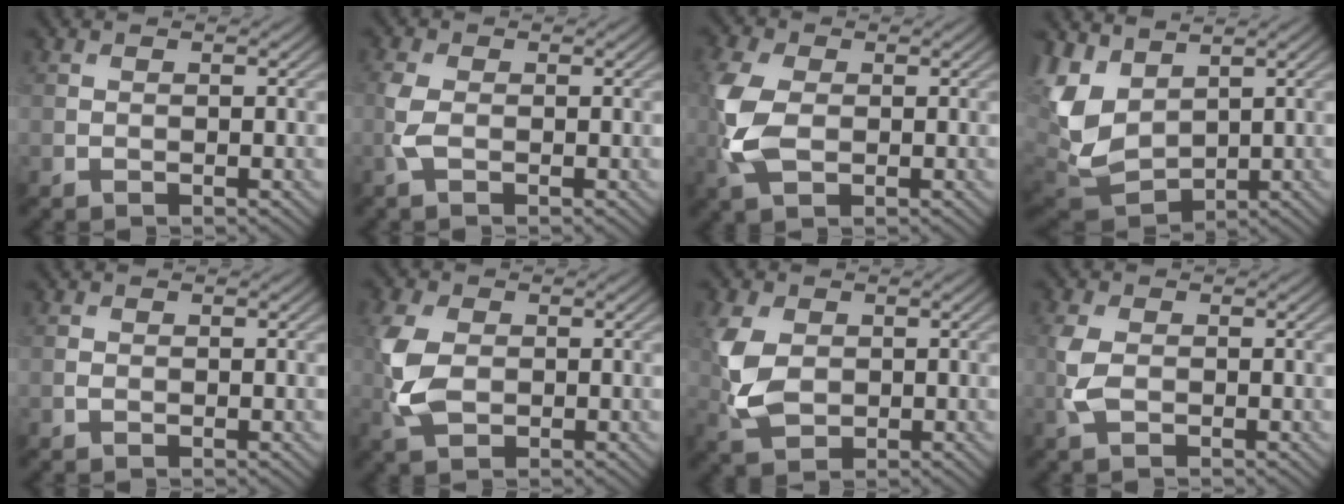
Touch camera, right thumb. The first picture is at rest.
{"total": 2.4, "force": [-0.6, 1.0, 2.1], "torque": [-0.065, -0.002, -0.022]}
{"total": 6.9, "force": [-0.5, 4.2, 5.5], "torque": [-0.158, -0.002, -0.016]}
{"total": 10.5, "force": [3.3, 6.8, 7.3], "torque": [-0.218, 0.003, 0.067]}
{"total": 0.6, "force": [-0.2, 0.5, 0.4], "torque": [-0.010, -0.001, -0.005]}
{"total": 6.1, "force": [-0.5, 3.8, 4.7], "torque": [-0.130, -0.002, -0.017]}
{"total": 6.3, "force": [0.0, 4.3, 4.6], "torque": [-0.124, -0.002, -0.003]}
{"total": 3.5, "force": [-0.8, 1.8, 2.8], "torque": [-0.081, 0.000, -0.021]}